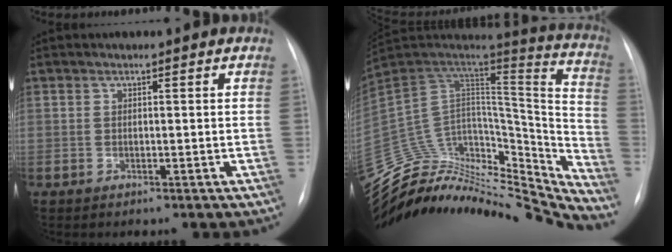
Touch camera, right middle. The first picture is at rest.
{"total": 34.6, "force": [-32.1, 8.7, 9.3], "torque": [-0.135, 0.030, -0.463]}